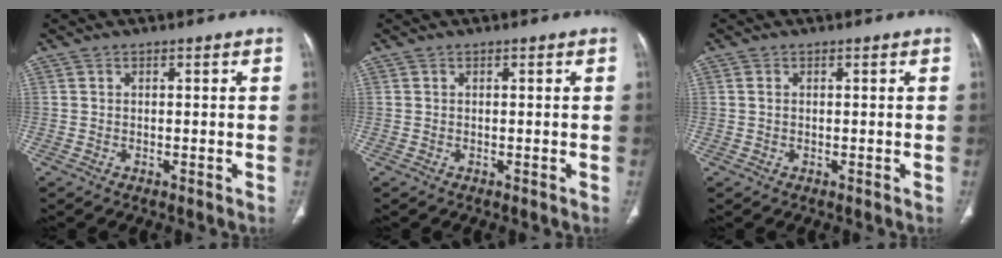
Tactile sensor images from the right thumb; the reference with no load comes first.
{"total": 0.0}
{"total": 0.9, "force": [0.1, 0.6, 0.6], "torque": [-0.014, 0.002, 0.004]}